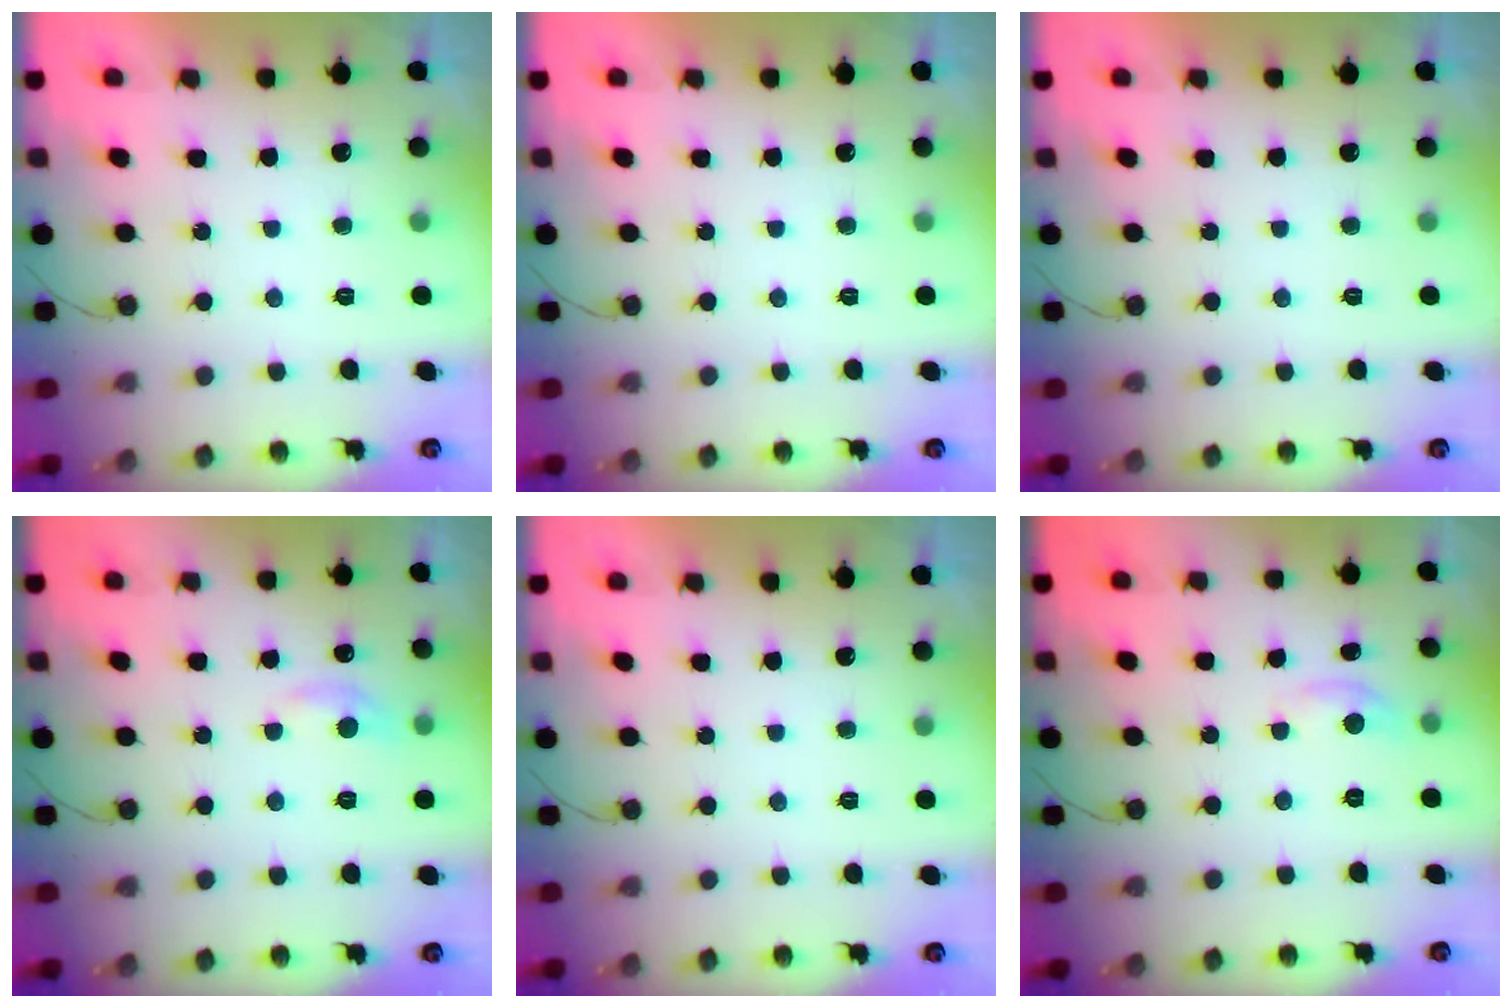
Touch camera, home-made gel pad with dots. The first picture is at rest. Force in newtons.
{"total": 0.0}
{"total": 0.0}
{"total": 6.6, "press": 6.6, "slide": 0.9}
{"total": 0.0}
{"total": 4.4, "press": 4.3, "slide": 0.5}